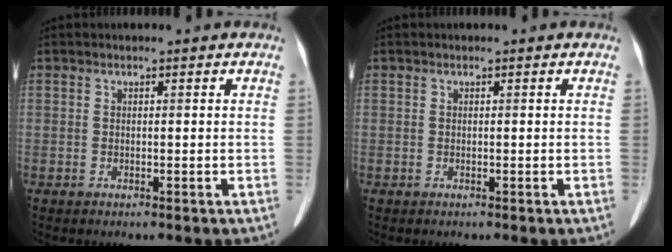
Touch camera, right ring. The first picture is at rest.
{"total": 0.0}